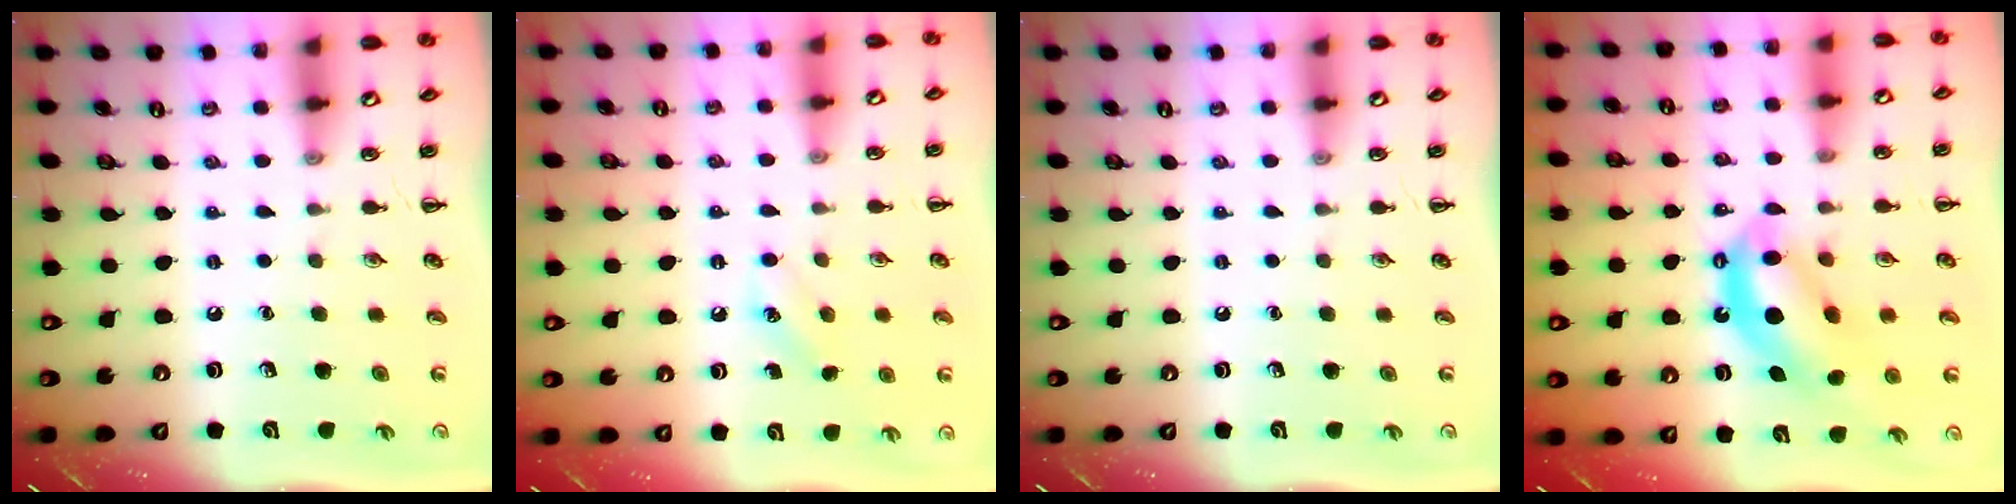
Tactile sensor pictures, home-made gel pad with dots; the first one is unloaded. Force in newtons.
{"total": 7.0, "press": 6.8, "slide": 1.8}
{"total": 0.0}
{"total": 11.0, "press": 10.6, "slide": 2.9}